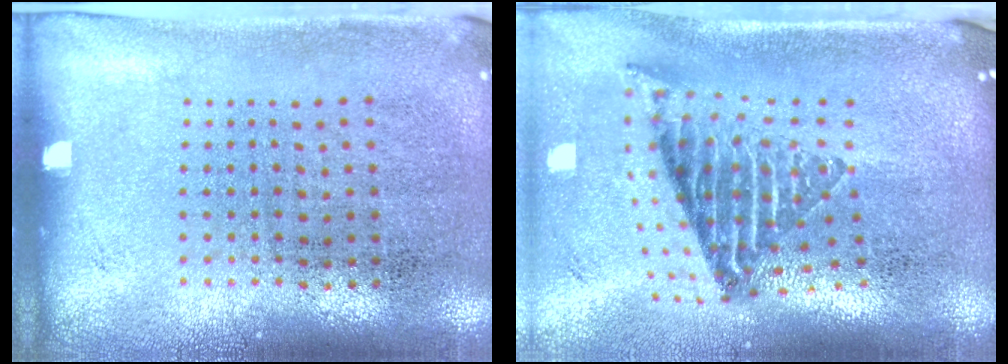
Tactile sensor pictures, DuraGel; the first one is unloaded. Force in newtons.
{"total": 2.6, "press": 1.6, "slide": 2.0}